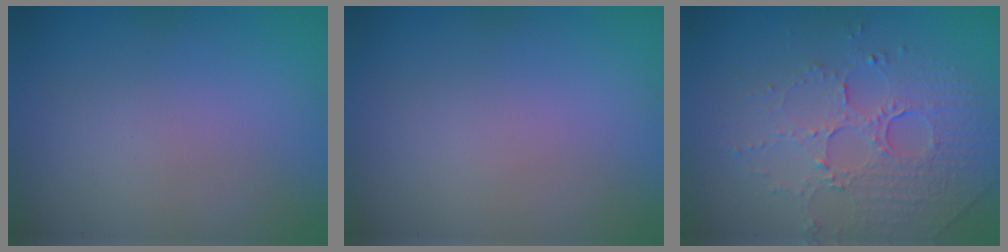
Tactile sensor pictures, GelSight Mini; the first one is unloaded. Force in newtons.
{"total": 0.0}
{"total": 5.0, "press": 3.4, "slide": 3.6}